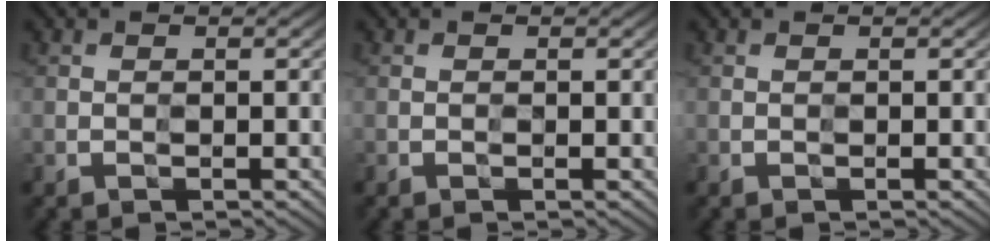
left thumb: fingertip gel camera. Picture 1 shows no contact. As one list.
[{"total": 0.0}, {"total": 0.0}]